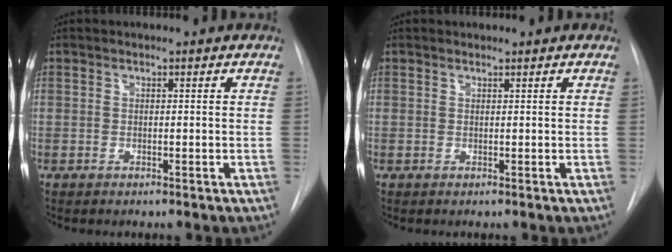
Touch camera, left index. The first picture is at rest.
{"total": 0.0}